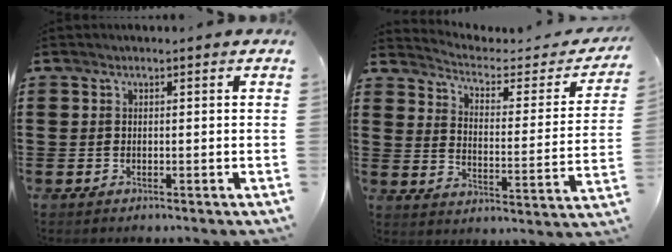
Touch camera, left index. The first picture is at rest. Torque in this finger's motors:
{"motor_torque": [2.14, 0.00, 0.00, -0.03]}